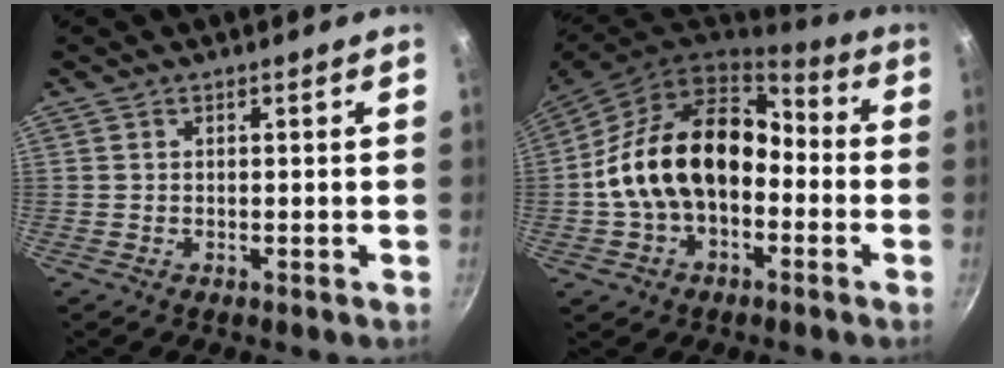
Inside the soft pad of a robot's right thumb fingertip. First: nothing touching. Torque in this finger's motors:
{"motor_torque": [1.45, 1.64, 1.53, -1.24, 0.21]}